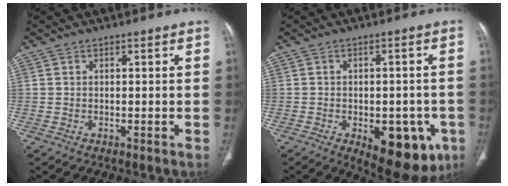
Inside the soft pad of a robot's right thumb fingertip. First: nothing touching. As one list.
[{"total": 13.9, "force": [-5.5, 7.2, 10.6], "torque": [-0.106, 0.009, -0.059]}]